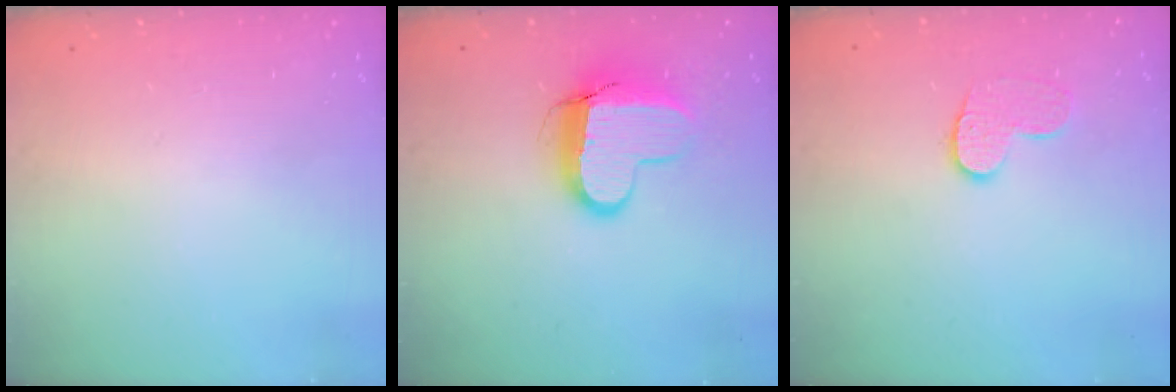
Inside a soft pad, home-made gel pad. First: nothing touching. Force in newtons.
{"total": 10.5, "press": 10.4, "slide": 0.8}
{"total": 8.3, "press": 8.3, "slide": 0.4}